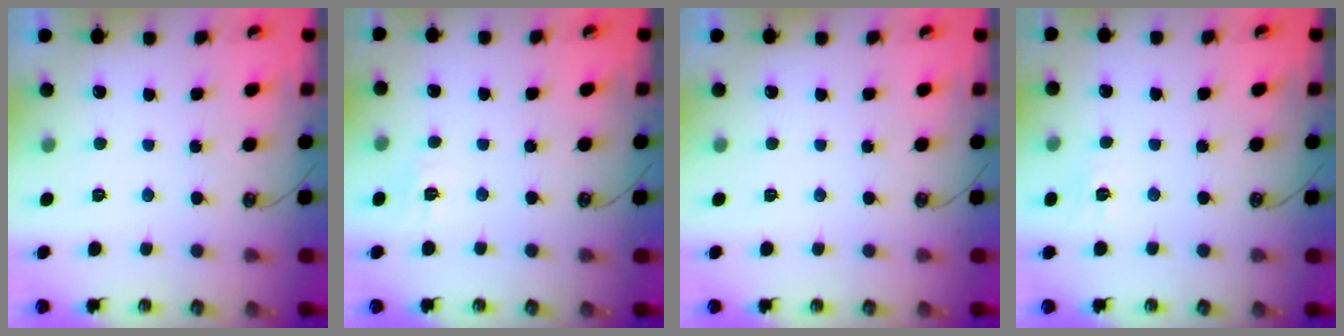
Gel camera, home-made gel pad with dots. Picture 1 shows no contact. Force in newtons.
{"total": 3.7, "press": 3.7, "slide": 0.5}
{"total": 0.0}
{"total": 5.0, "press": 4.9, "slide": 0.6}